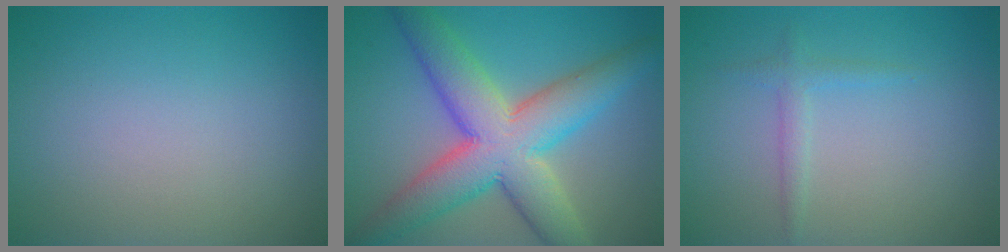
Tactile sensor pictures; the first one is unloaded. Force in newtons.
{"total": 10.0, "press": 10.0, "slide": 0.5}
{"total": 1.3, "press": 1.3, "slide": 0.1}